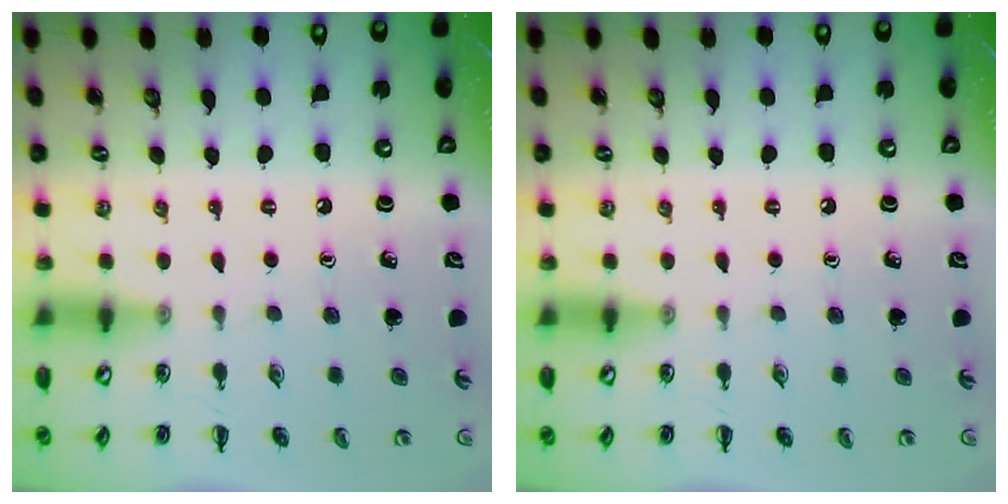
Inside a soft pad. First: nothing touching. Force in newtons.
{"total": 0.0}